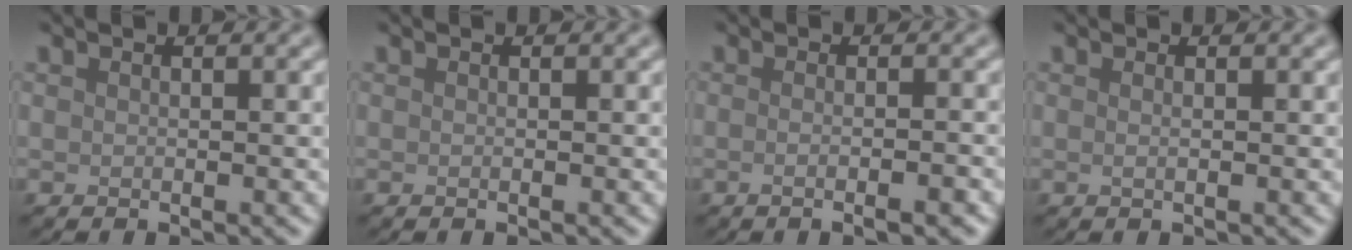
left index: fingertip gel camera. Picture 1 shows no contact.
{"total": 0.0}
{"total": 3.5, "force": [-0.9, 1.3, 3.1], "torque": [-0.015, -0.003, -0.021]}
{"total": 0.7, "force": [0.1, 0.2, 0.6], "torque": [-0.012, -0.002, -0.003]}